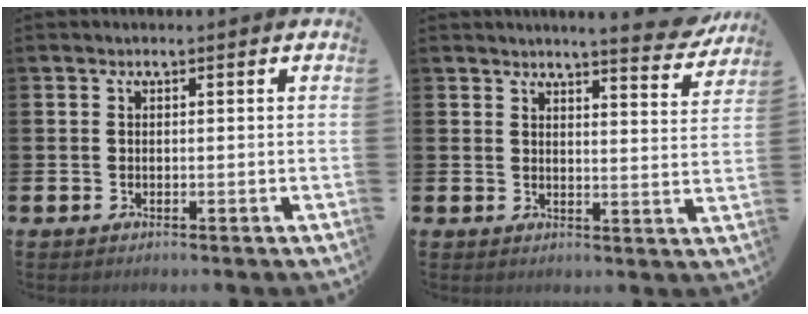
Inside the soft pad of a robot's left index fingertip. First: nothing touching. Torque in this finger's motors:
{"motor_torque": [0.83, -1.31, 0.28, 0.07]}